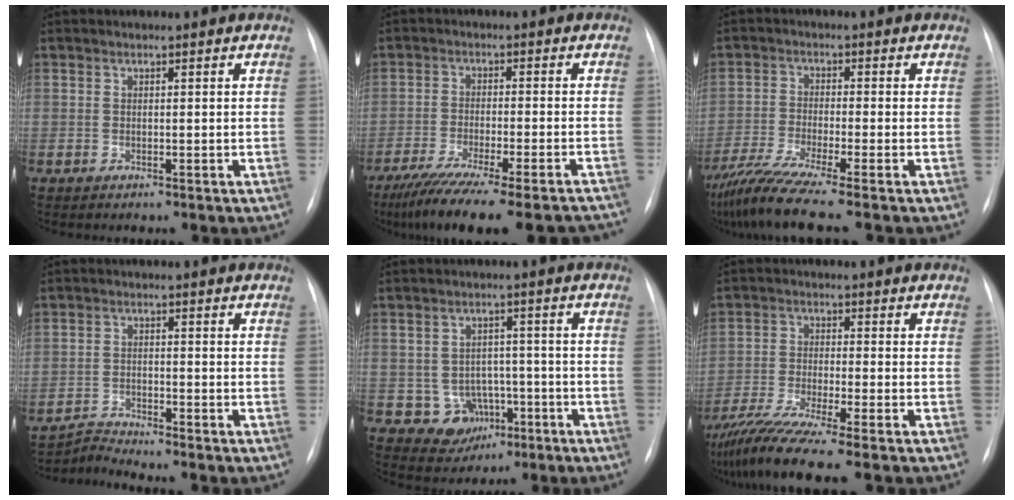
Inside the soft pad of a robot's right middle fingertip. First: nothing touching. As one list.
[{"total": 20.9, "force": [-18.2, 1.5, 10.2], "torque": [-0.116, -0.041, -0.254]}, {"total": 9.3, "force": [-7.2, -1.4, 5.7], "torque": [-0.107, -0.034, -0.127]}, {"total": 3.3, "force": [-2.8, -1.2, -1.1], "torque": [0.019, -0.014, -0.052]}, {"total": 5.6, "force": [-2.0, 5.1, 1.3], "torque": [-0.011, 0.013, -0.017]}, {"total": 10.0, "force": [-7.8, -1.2, 6.2], "torque": [-0.111, -0.036, -0.135]}]